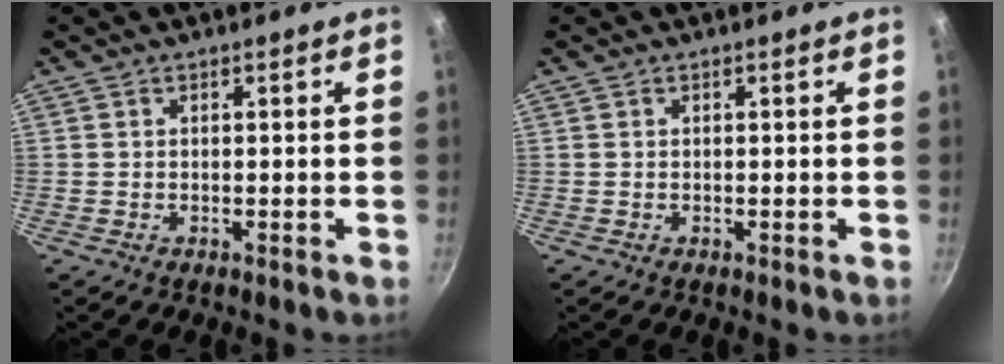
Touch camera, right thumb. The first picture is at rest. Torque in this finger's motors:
{"motor_torque": [-0.08, 0.08, 0.00, 0.00, 0.00]}